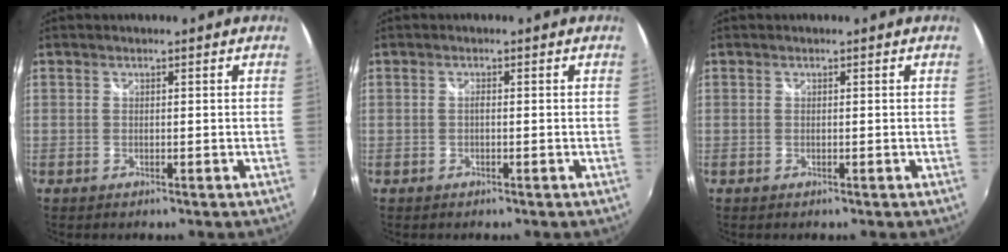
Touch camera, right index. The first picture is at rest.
{"total": 0.6, "force": [-0.2, 0.2, 0.5], "torque": [-0.009, 0.003, -0.005]}
{"total": 0.0}